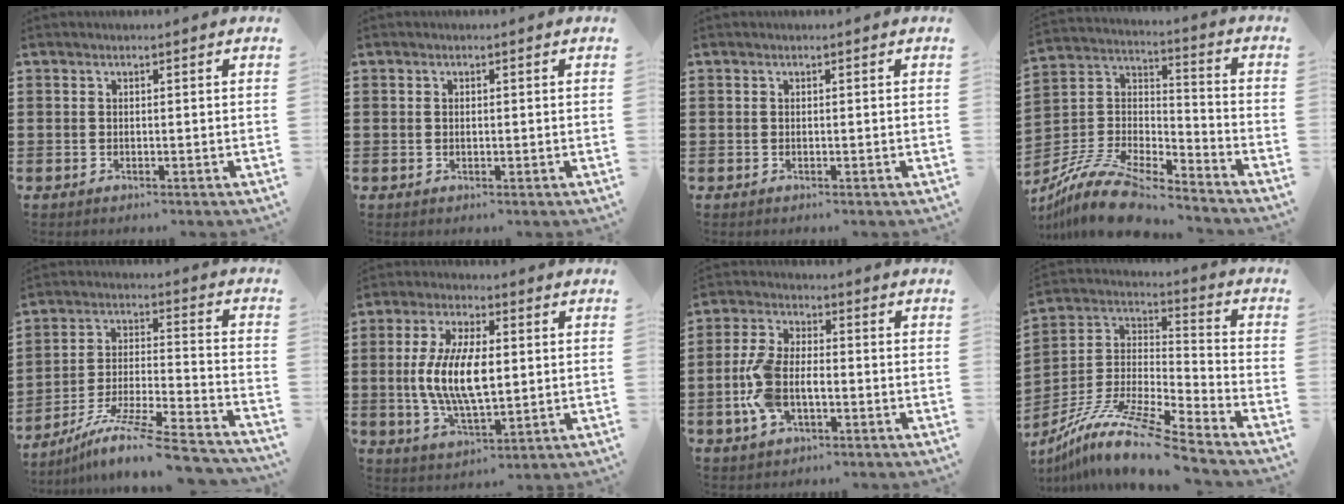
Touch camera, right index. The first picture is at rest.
{"total": 0.5, "force": [0.1, 0.2, 0.5], "torque": [-0.011, 0.000, 0.002]}
{"total": 0.0}
{"total": 12.3, "force": [-10.7, 2.9, 5.3], "torque": [-0.118, 0.024, -0.214]}
{"total": 10.7, "force": [-8.8, 0.6, 6.1], "torque": [-0.100, 0.009, -0.172]}
{"total": 10.6, "force": [0.1, 4.5, 9.6], "torque": [-0.208, 0.001, -0.003]}
{"total": 8.1, "force": [-1.7, 4.4, 6.6], "torque": [-0.163, -0.002, -0.040]}
{"total": 12.3, "force": [-10.0, 0.6, 7.1], "torque": [-0.152, 0.003, -0.200]}